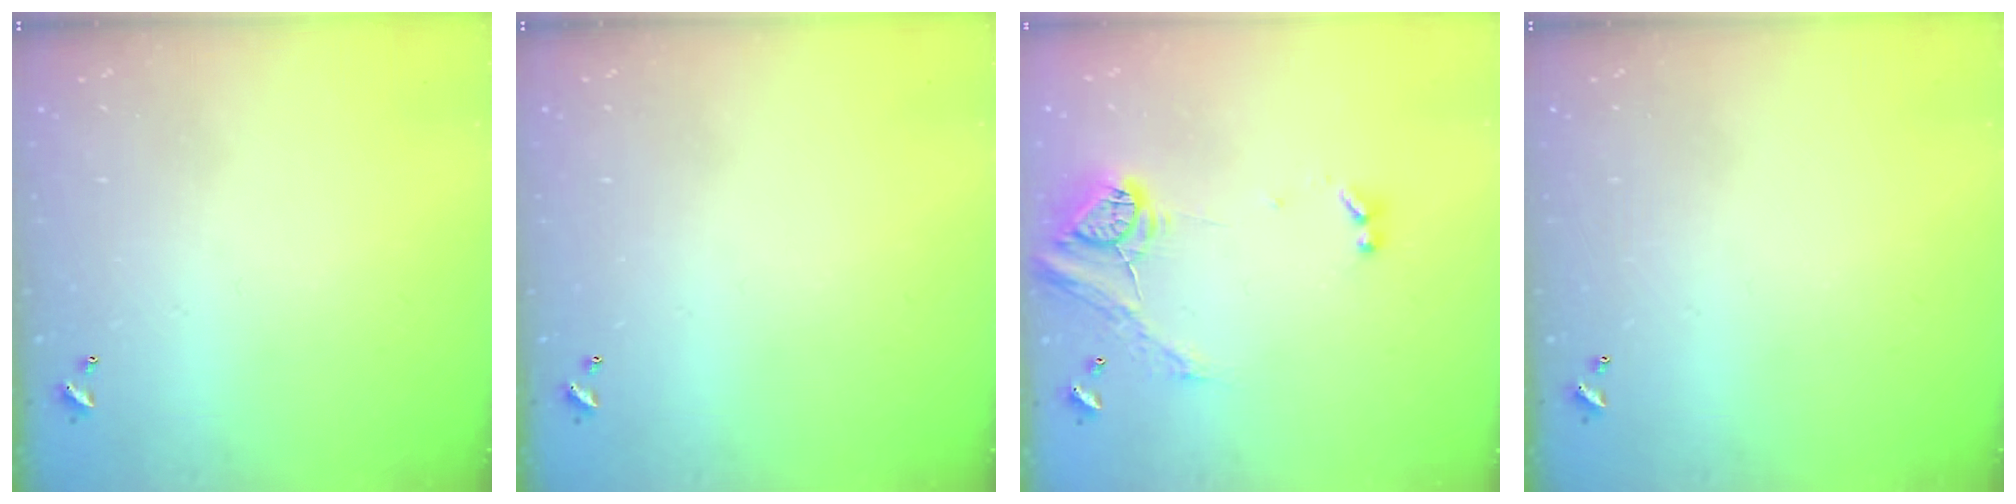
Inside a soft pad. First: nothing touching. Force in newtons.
{"total": 0.0}
{"total": 16.8, "press": 16.8, "slide": 0.8}
{"total": 0.0}